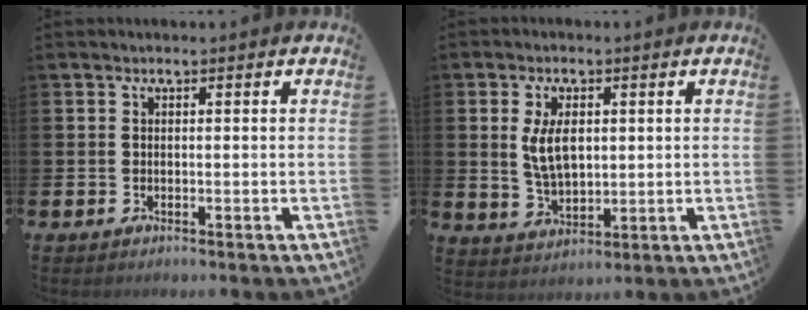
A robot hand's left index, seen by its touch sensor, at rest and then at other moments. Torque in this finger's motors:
{"motor_torque": [0.75, -0.53, 0.29, 0.11]}